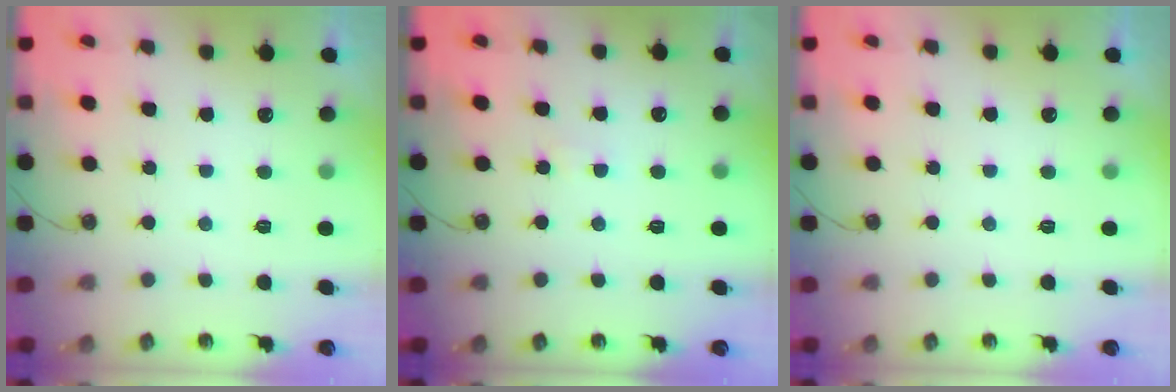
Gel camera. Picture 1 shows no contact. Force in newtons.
{"total": 1.5, "press": 1.5, "slide": 0.3}
{"total": 0.0}